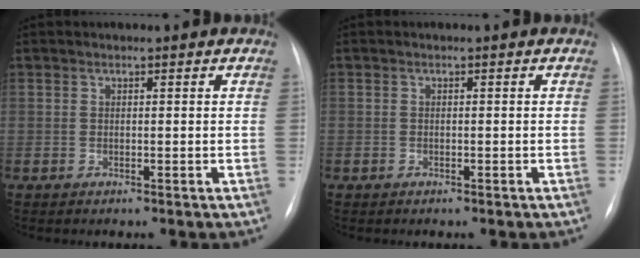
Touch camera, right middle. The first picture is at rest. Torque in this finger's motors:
{"motor_torque": [1.09, -1.05, -0.40, -0.21]}